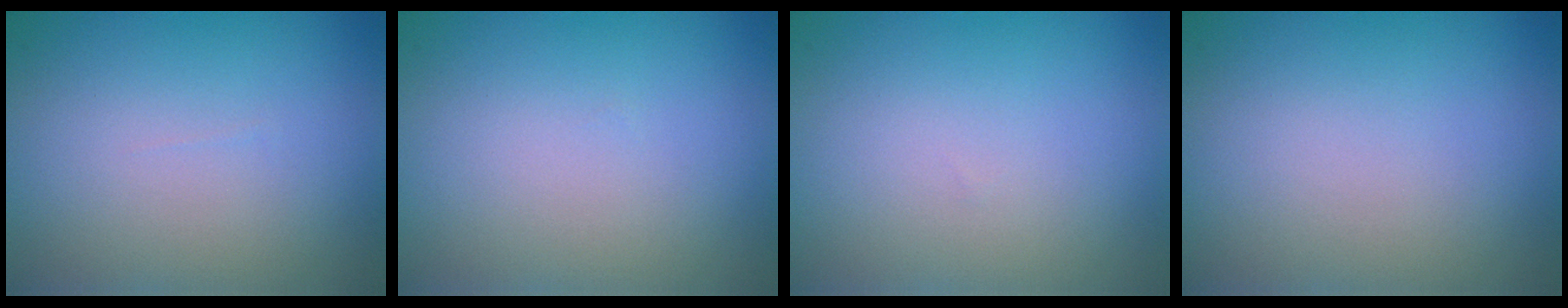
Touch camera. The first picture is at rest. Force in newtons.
{"total": 0.0}
{"total": 0.0}
{"total": 0.0}